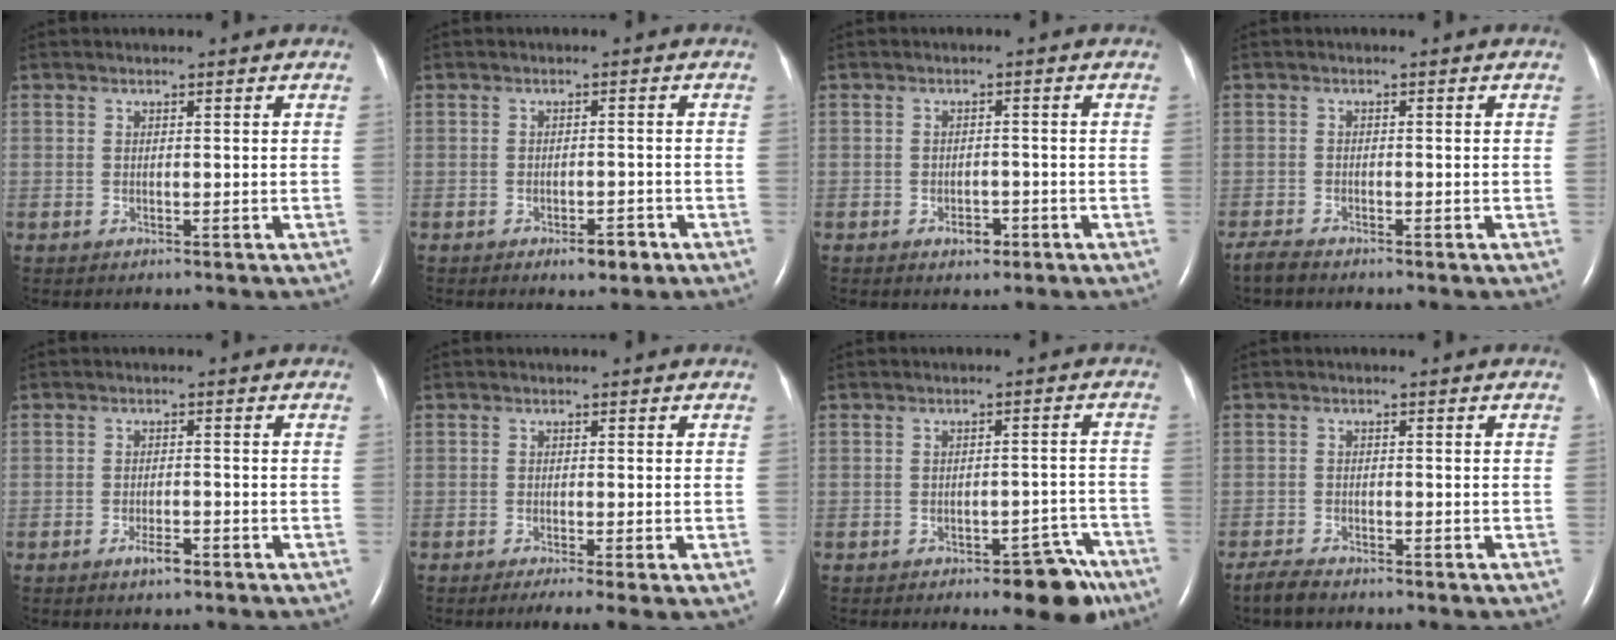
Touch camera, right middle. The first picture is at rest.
{"total": 3.1, "force": [-1.9, 1.1, 2.2], "torque": [-0.030, 0.001, -0.022]}
{"total": 2.3, "force": [-1.3, 1.3, 1.3], "torque": [-0.020, 0.003, -0.013]}
{"total": 1.9, "force": [-1.8, 0.2, 0.7], "torque": [-0.022, -0.006, -0.033]}
{"total": 2.4, "force": [-1.6, 0.6, 1.7], "torque": [-0.033, -0.001, -0.026]}
{"total": 4.7, "force": [-2.6, 0.6, 3.8], "torque": [-0.060, -0.017, -0.042]}
{"total": 7.3, "force": [-5.1, 2.3, 4.5], "torque": [-0.034, 0.013, -0.062]}
{"total": 2.7, "force": [-2.3, 0.5, 1.1], "torque": [-0.031, -0.007, -0.040]}